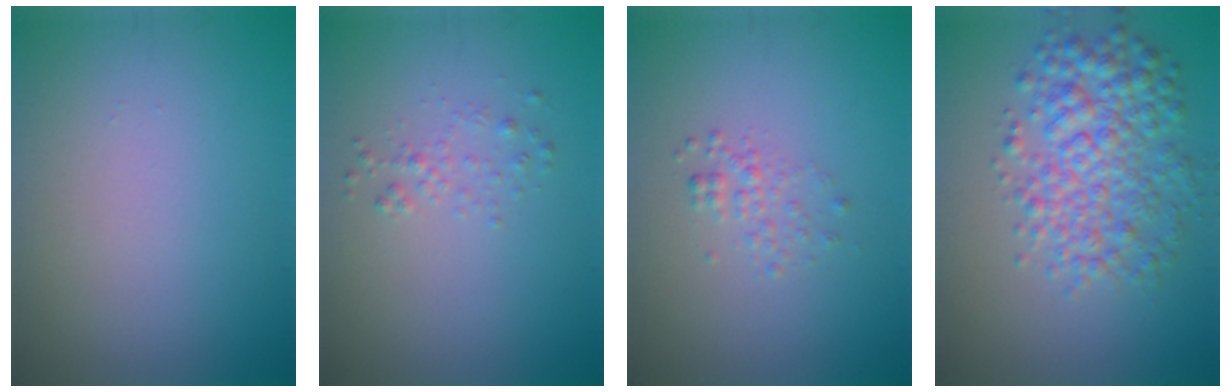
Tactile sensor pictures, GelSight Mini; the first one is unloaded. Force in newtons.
{"total": 1.0, "press": 1.0, "slide": 0.1}
{"total": 1.4, "press": 1.4, "slide": 0.1}
{"total": 5.9, "press": 5.9, "slide": 0.1}